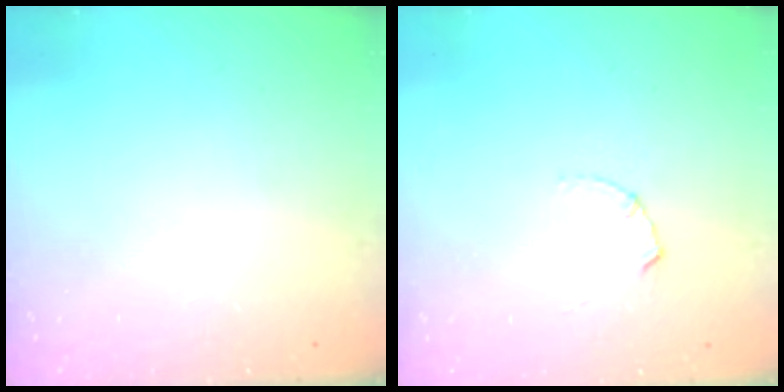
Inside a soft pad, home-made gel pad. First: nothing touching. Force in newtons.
{"total": 1.7, "press": 1.6, "slide": 0.3}